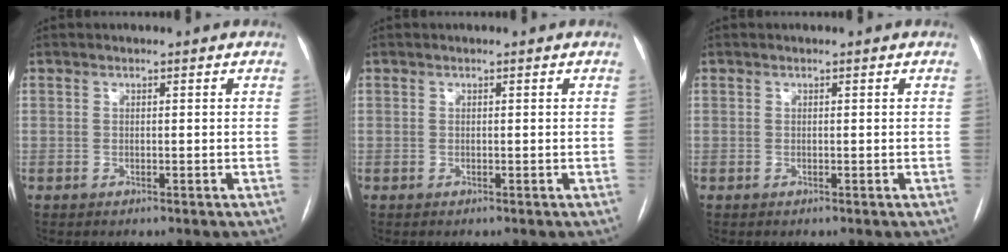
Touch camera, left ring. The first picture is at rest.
{"total": 0.0}
{"total": 0.0}